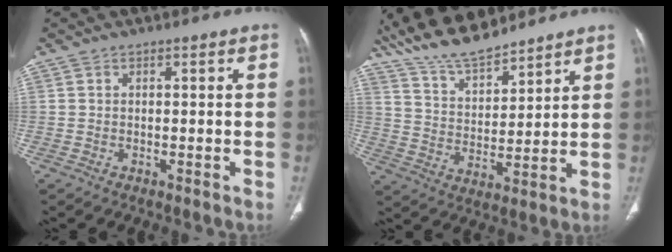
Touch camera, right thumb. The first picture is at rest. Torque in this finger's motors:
{"motor_torque": [-2.32, 2.41, -0.40, 1.17, 0.06]}